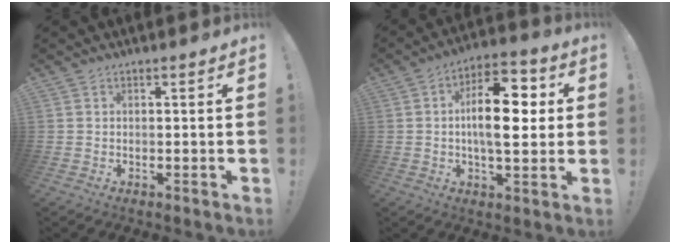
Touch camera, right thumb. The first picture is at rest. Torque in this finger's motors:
{"motor_torque": [1.71, 2.62, 0.92, -0.63, 0.07]}